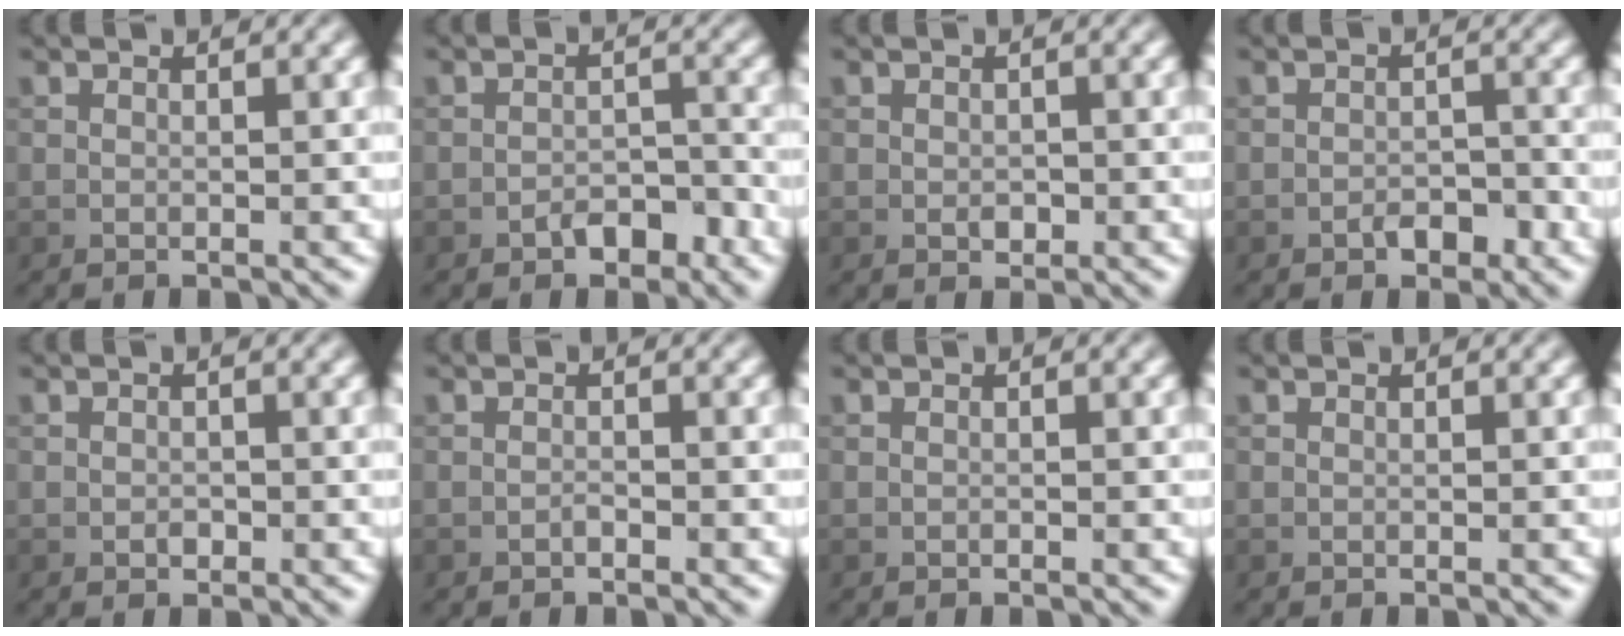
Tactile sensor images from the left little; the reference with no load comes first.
{"total": 2.5, "force": [-1.6, 1.4, 1.4], "torque": [-0.016, 0.009, -0.025]}
{"total": 1.1, "force": [-0.2, 0.8, 0.7], "torque": [-0.011, -0.003, -0.004]}
{"total": 2.1, "force": [-1.2, 1.1, 1.2], "torque": [-0.014, 0.004, -0.020]}
{"total": 0.7, "force": [-0.3, 0.5, 0.4], "torque": [-0.004, -0.002, -0.005]}
{"total": 0.6, "force": [-0.4, 0.2, 0.3], "torque": [-0.006, 0.001, -0.008]}
{"total": 0.0}
{"total": 0.0}